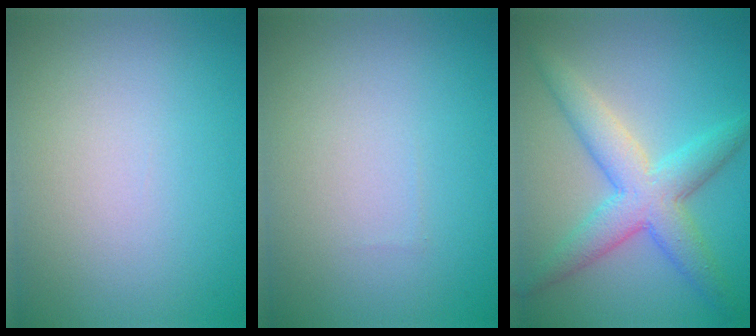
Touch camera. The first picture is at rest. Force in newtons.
{"total": 0.0}
{"total": 5.7, "press": 5.7, "slide": 0.2}